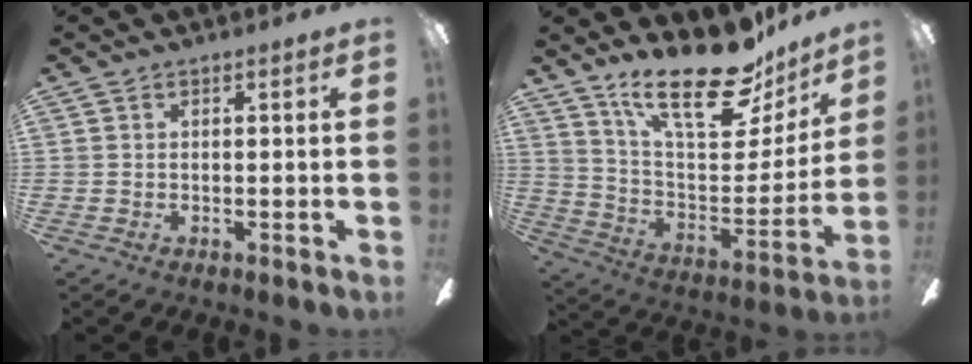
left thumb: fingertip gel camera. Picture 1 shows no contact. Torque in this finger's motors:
{"motor_torque": [0.25, 0.15, 1.24, -1.53, 0.26]}